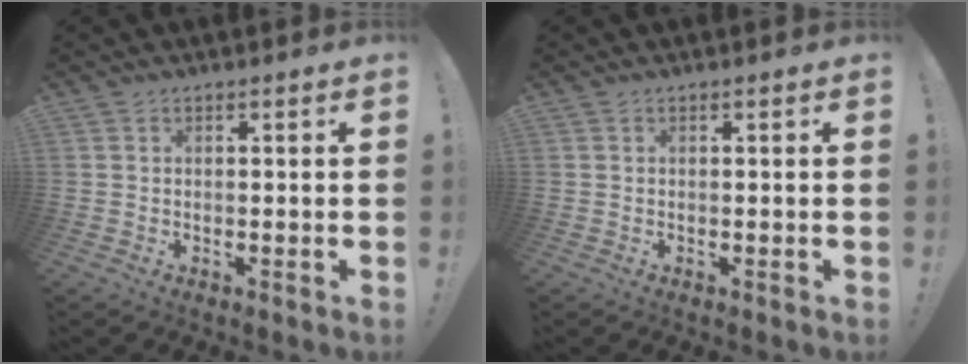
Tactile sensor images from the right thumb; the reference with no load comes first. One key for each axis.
{"total": 0.0}